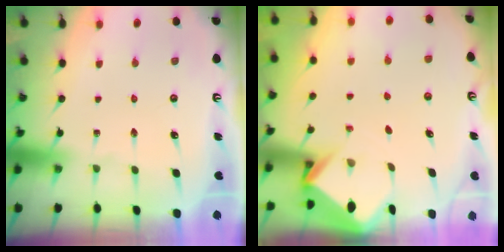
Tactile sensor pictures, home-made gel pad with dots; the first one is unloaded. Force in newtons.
{"total": 2.9, "press": 2.9, "slide": 0.2}